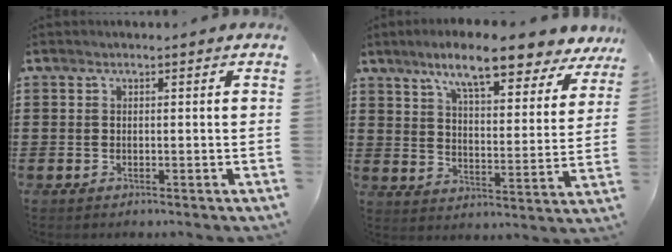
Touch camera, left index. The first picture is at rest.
{"total": 10.8, "force": [8.7, 1.1, 6.3], "torque": [-0.133, -0.035, 0.146]}